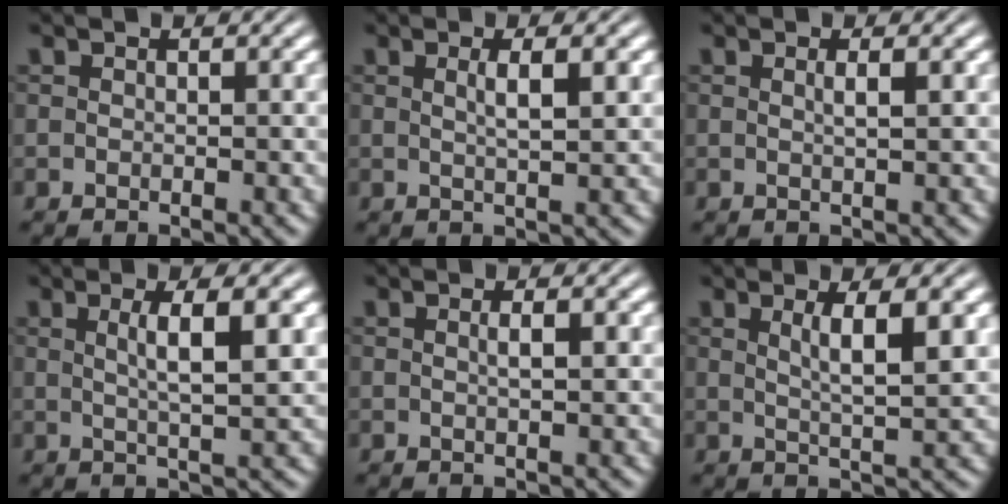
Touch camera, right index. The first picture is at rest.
{"total": 2.2, "force": [0.6, -1.0, 1.9], "torque": [-0.021, -0.002, 0.017]}
{"total": 1.5, "force": [0.3, -1.0, 1.0], "torque": [-0.009, -0.002, 0.008]}
{"total": 3.5, "force": [0.9, -1.1, 3.2], "torque": [-0.042, -0.002, 0.024]}
{"total": 1.4, "force": [0.0, -0.7, 1.2], "torque": [-0.011, -0.001, 0.003]}
{"total": 3.4, "force": [1.2, -1.1, 3.0], "torque": [-0.038, -0.003, 0.028]}